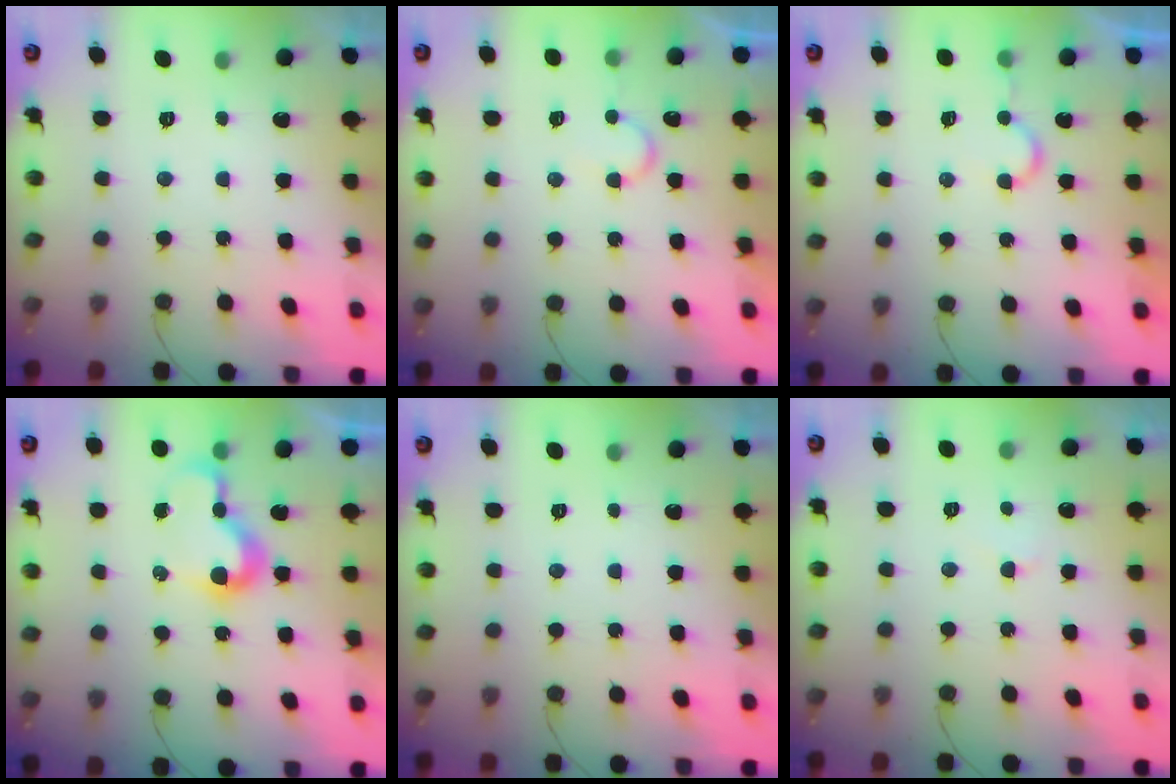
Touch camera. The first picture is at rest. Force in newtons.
{"total": 7.0, "press": 6.9, "slide": 0.6}
{"total": 4.2, "press": 4.2, "slide": 0.3}
{"total": 8.0, "press": 8.0, "slide": 0.3}
{"total": 0.0}
{"total": 2.4, "press": 2.4, "slide": 0.2}